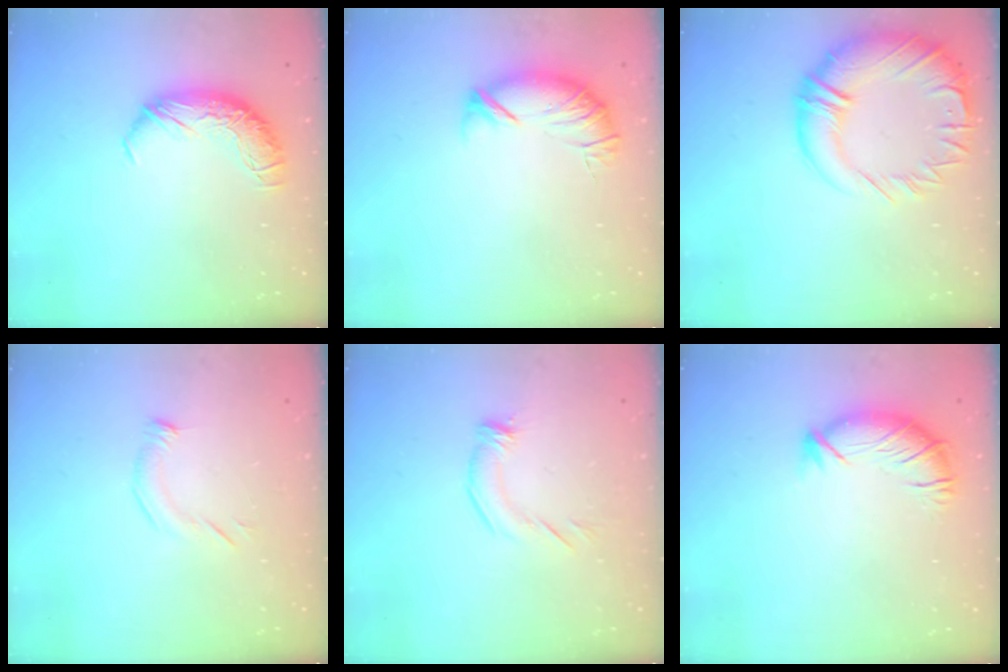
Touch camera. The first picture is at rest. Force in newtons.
{"total": 4.3, "press": 3.8, "slide": 1.9}
{"total": 10.2, "press": 9.1, "slide": 4.7}
{"total": 5.9, "press": 5.9, "slide": 0.2}
{"total": 2.8, "press": 2.7, "slide": 0.8}
{"total": 2.9, "press": 2.0, "slide": 2.2}